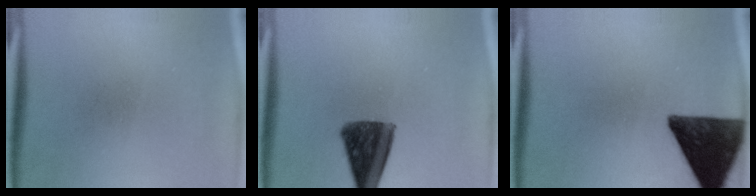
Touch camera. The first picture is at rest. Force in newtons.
{"total": 10.9}
{"total": 14.1}